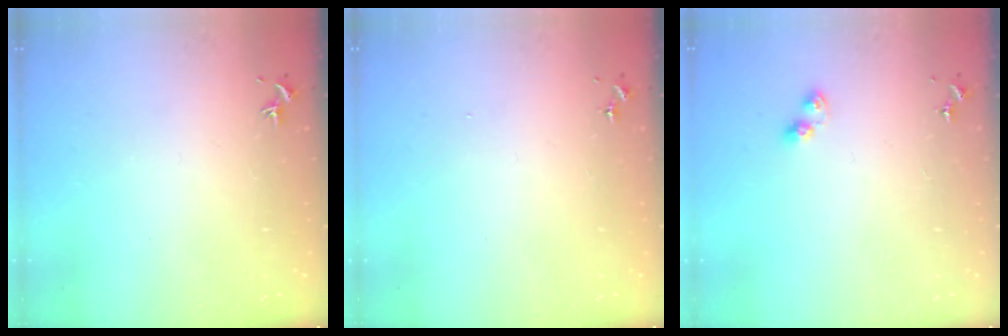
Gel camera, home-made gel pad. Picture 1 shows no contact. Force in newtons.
{"total": 0.0}
{"total": 4.2, "press": 4.2, "slide": 0.5}